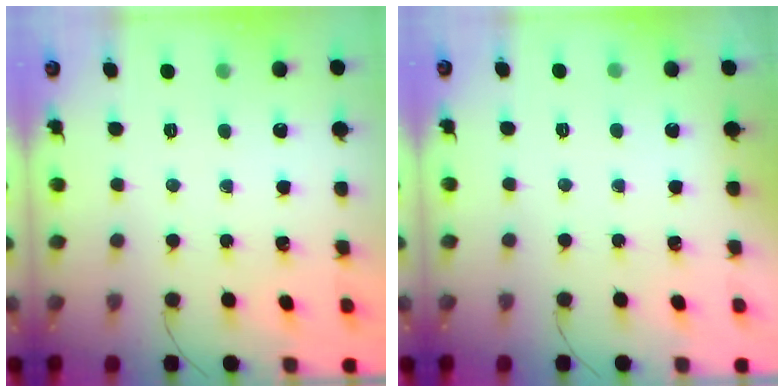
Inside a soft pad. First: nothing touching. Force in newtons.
{"total": 1.9, "press": 1.9, "slide": 0.3}